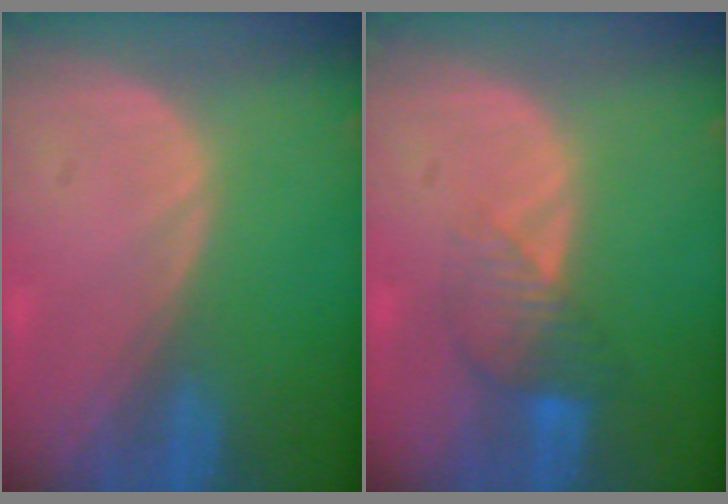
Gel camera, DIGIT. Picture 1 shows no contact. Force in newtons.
{"total": 4.4, "press": 3.8, "slide": 2.2}